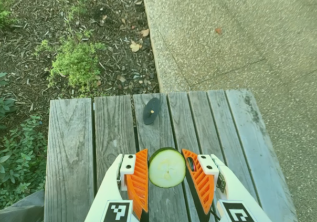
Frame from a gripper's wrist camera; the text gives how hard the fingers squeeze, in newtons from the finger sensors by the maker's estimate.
{"total": 6.0, "left": 6.1, "right": 6.0}